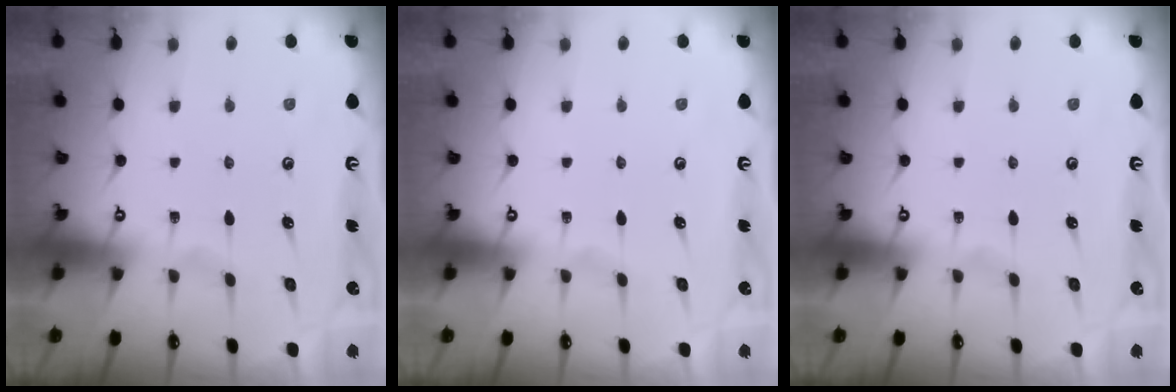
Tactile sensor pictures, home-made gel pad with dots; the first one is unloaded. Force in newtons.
{"total": 0.0}
{"total": 0.0}